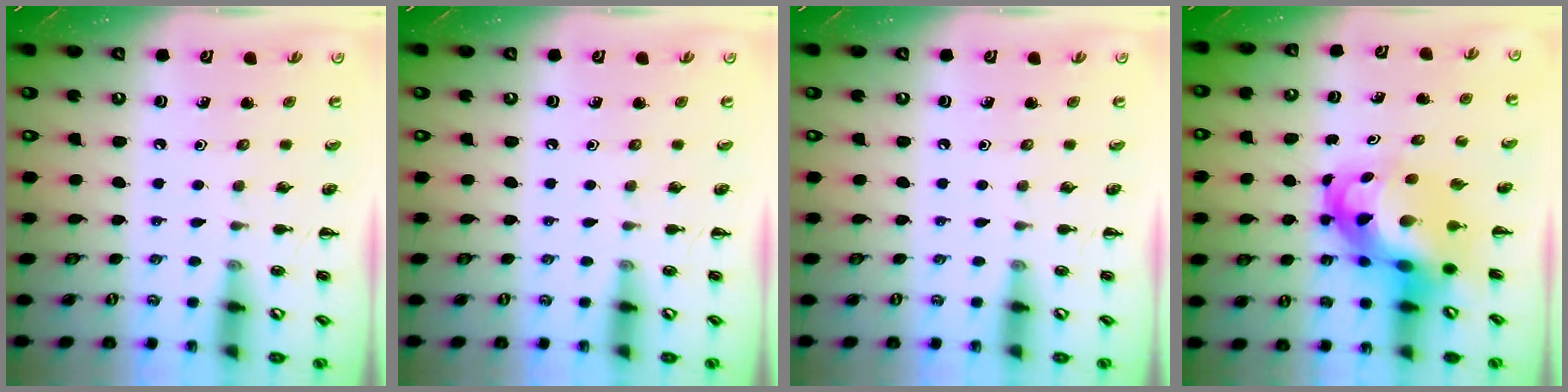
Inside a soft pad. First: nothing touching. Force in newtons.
{"total": 0.0}
{"total": 0.0}
{"total": 10.2, "press": 9.8, "slide": 3.0}